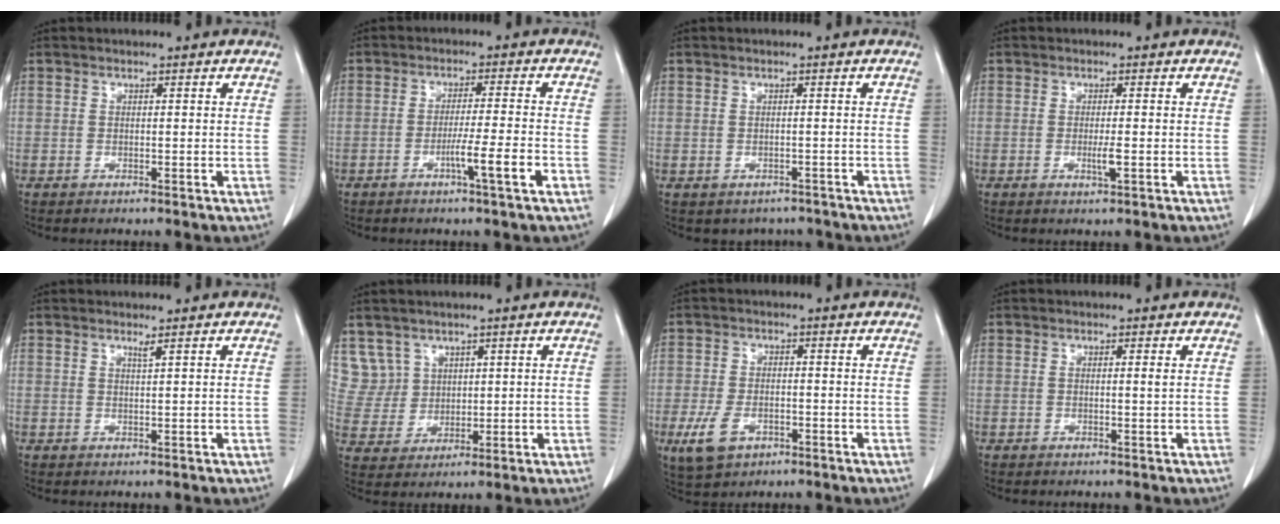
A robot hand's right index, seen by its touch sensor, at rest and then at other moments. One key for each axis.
{"total": 5.8, "fx": -2.5, "fy": -0.8, "fz": 5.1, "tx": -0.081, "ty": -0.008, "tz": -0.043}
{"total": 3.3, "fx": -2.4, "fy": 2.2, "fz": 0.2, "tx": 0.002, "ty": 0.009, "tz": -0.031}
{"total": 2.0, "fx": -0.5, "fy": 0.0, "fz": 1.9, "tx": -0.038, "ty": -0.005, "tz": -0.009}
{"total": 1.9, "fx": 1.1, "fy": 1.3, "fz": 0.9, "tx": -0.006, "ty": -0.001, "tz": 0.016}
{"total": 6.7, "fx": 3.9, "fy": 5.5, "fz": -0.3, "tx": 0.007, "ty": 0.012, "tz": 0.090}
{"total": 6.0, "fx": -2.7, "fy": 3.6, "fz": 4.0, "tx": -0.087, "ty": -0.003, "tz": -0.039}
{"total": 0.8, "fx": 0.1, "fy": -0.2, "fz": 0.7, "tx": -0.012, "ty": 0.000, "tz": 0.001}